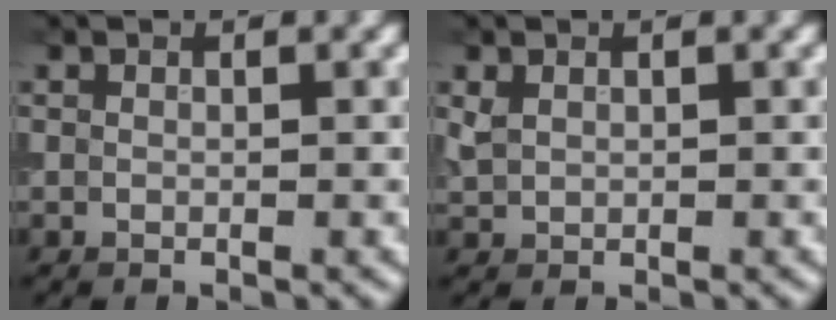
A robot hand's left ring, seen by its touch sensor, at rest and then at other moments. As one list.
[{"total": 1.0, "force": [0.5, 0.8, 0.5], "torque": [-0.013, 0.000, 0.014]}]